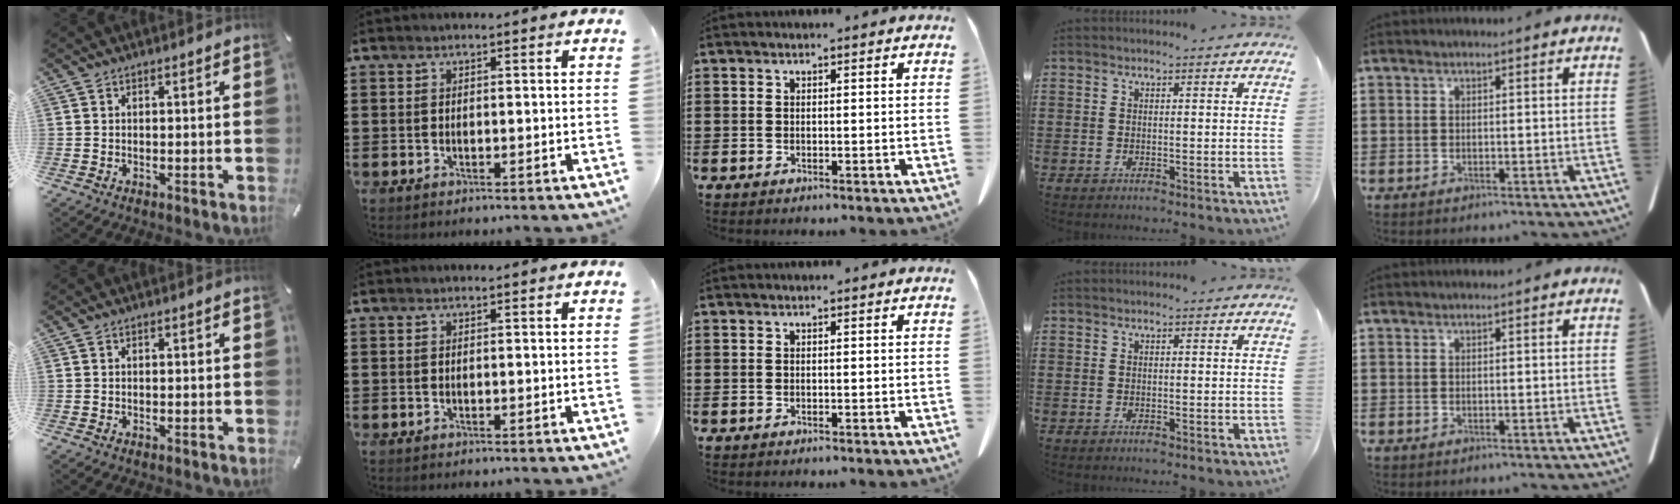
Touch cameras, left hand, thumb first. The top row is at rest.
{}